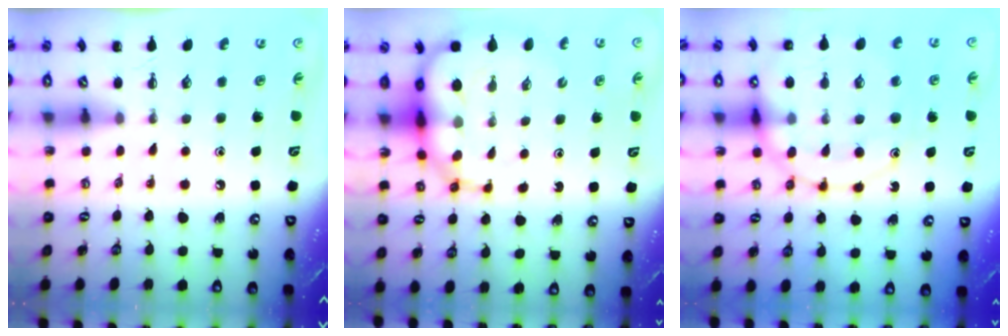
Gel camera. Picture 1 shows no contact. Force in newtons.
{"total": 10.7, "press": 10.3, "slide": 3.1}
{"total": 19.5, "press": 19.3, "slide": 2.5}